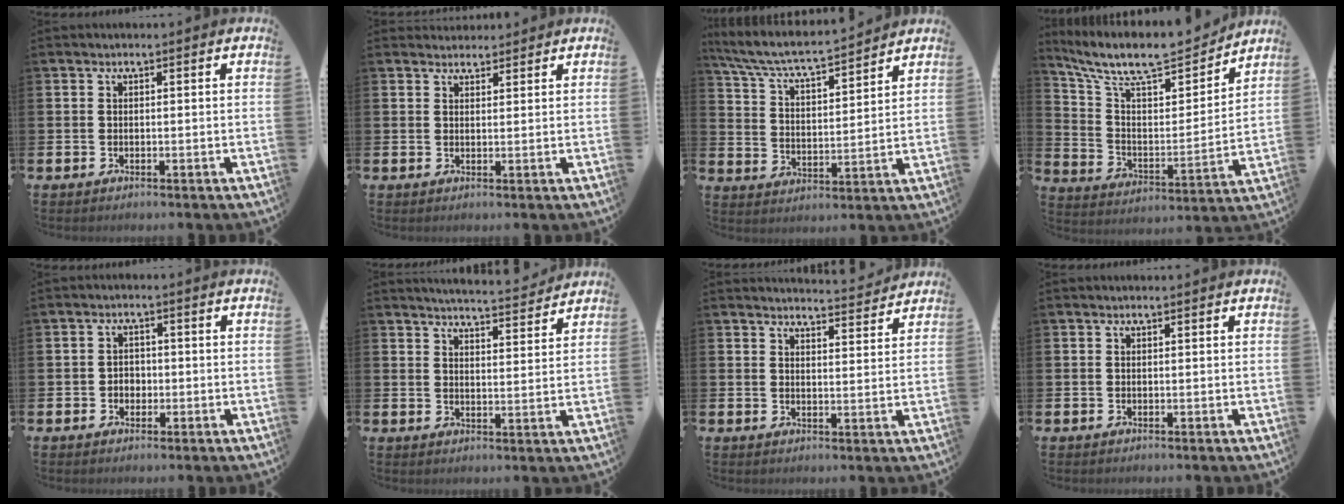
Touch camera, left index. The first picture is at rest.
{"total": 2.2, "force": [2.1, 0.7, -0.1], "torque": [0.007, -0.008, 0.037]}
{"total": 6.5, "force": [6.1, 0.4, 2.2], "torque": [-0.073, -0.047, 0.103]}
{"total": 10.5, "force": [9.1, 3.1, 4.2], "torque": [-0.120, -0.062, 0.158]}
{"total": 2.1, "force": [-0.6, 1.8, 0.9], "torque": [-0.010, 0.004, -0.016]}
{"total": 5.3, "force": [5.3, 0.0, 0.5], "torque": [-0.024, -0.035, 0.094]}
{"total": 4.1, "force": [4.1, -0.1, 0.2], "torque": [-0.004, -0.032, 0.069]}
{"total": 0.0}